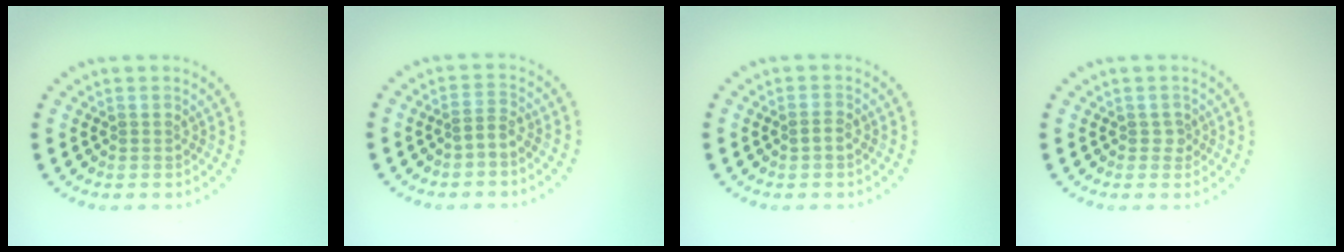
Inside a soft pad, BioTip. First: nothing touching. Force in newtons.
{"total": 1.0, "press": 0.8, "slide": 0.7}
{"total": 0.9, "press": 0.9, "slide": 0.3}
{"total": 0.9, "press": 0.7, "slide": 0.6}